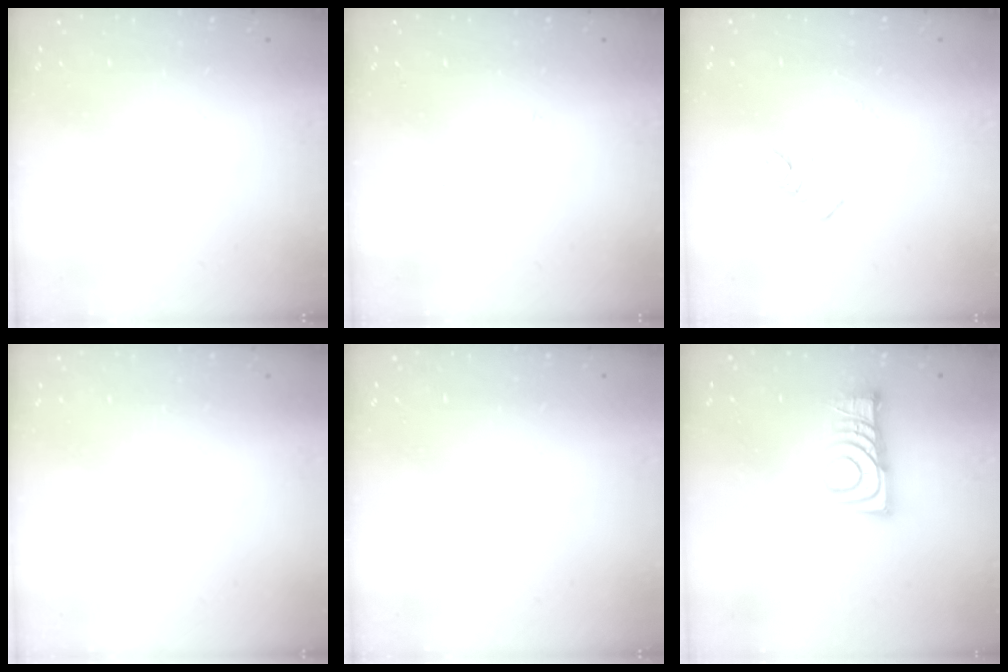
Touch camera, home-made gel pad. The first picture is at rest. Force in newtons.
{"total": 2.7, "press": 2.7, "slide": 0.3}
{"total": 5.5, "press": 5.4, "slide": 0.5}
{"total": 1.5, "press": 1.5, "slide": 0.1}
{"total": 0.0}
{"total": 8.7, "press": 8.7, "slide": 0.8}